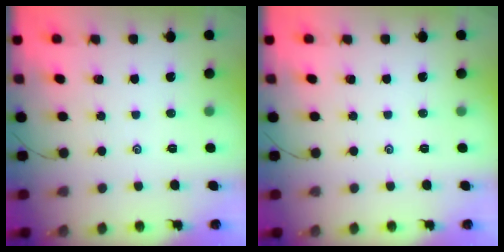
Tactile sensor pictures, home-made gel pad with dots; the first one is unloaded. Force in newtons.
{"total": 0.0}